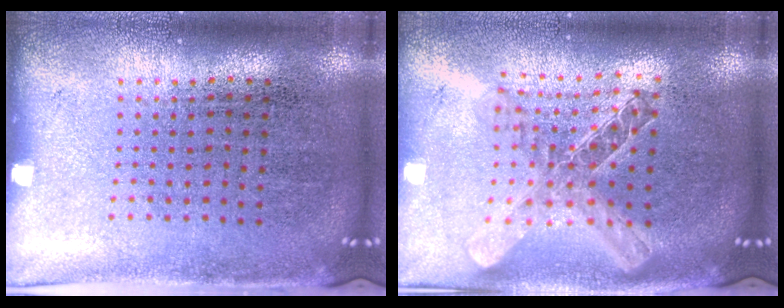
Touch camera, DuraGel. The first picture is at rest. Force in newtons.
{"total": 2.0, "press": 1.7, "slide": 1.1}